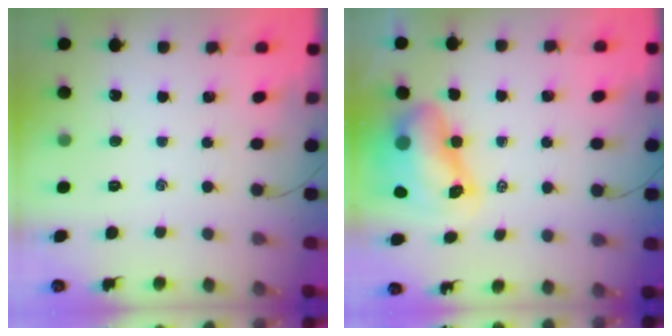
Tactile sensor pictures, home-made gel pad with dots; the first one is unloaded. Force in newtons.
{"total": 9.6, "press": 9.2, "slide": 2.8}